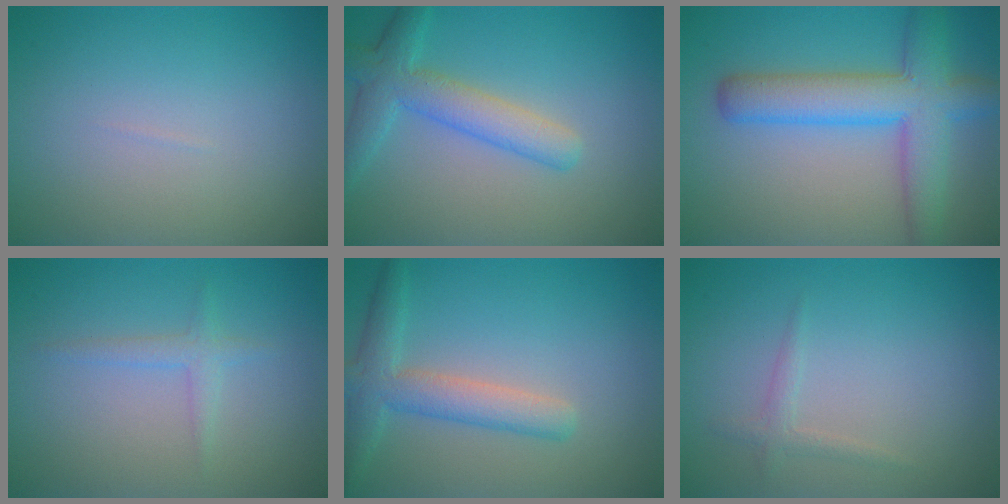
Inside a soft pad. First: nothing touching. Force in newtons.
{"total": 5.6, "press": 5.6, "slide": 0.3}
{"total": 6.8, "press": 6.8, "slide": 0.3}
{"total": 1.4, "press": 1.4, "slide": 0.0}
{"total": 3.9, "press": 3.9, "slide": 0.2}
{"total": 1.1, "press": 1.1, "slide": 0.0}